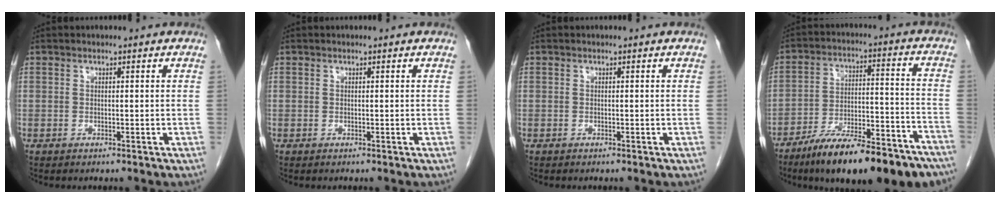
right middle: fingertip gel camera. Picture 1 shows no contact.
{"total": 0.0}
{"total": 0.0}
{"total": 18.4, "force": [-13.5, 4.2, 11.7], "torque": [-0.154, 0.013, -0.221]}